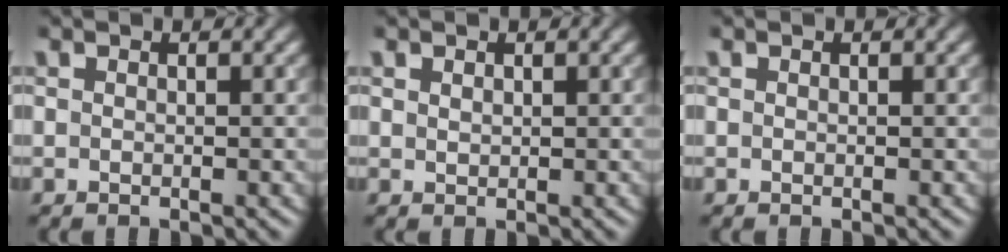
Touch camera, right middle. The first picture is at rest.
{"total": 0.6, "force": [0.4, 0.3, 0.2], "torque": [-0.005, -0.001, 0.010]}
{"total": 0.0}